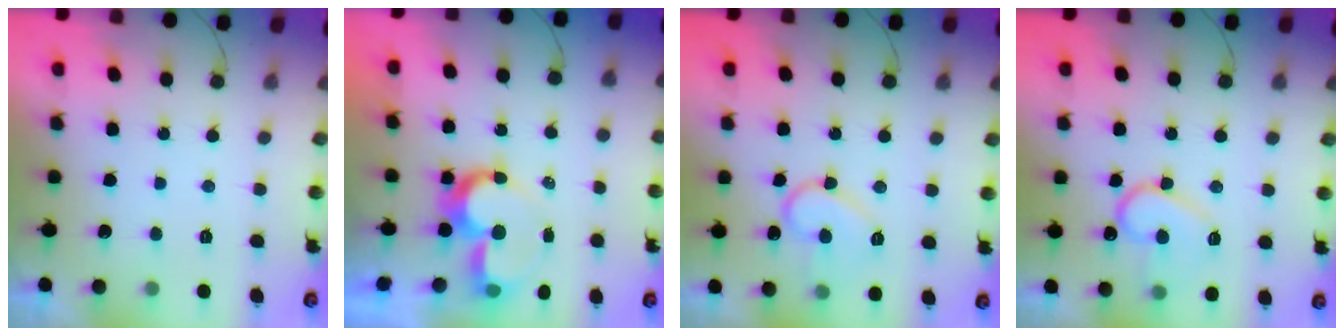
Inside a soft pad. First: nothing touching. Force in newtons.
{"total": 9.6, "press": 9.6, "slide": 0.7}
{"total": 11.4, "press": 11.3, "slide": 0.9}
{"total": 13.1, "press": 13.1, "slide": 1.1}